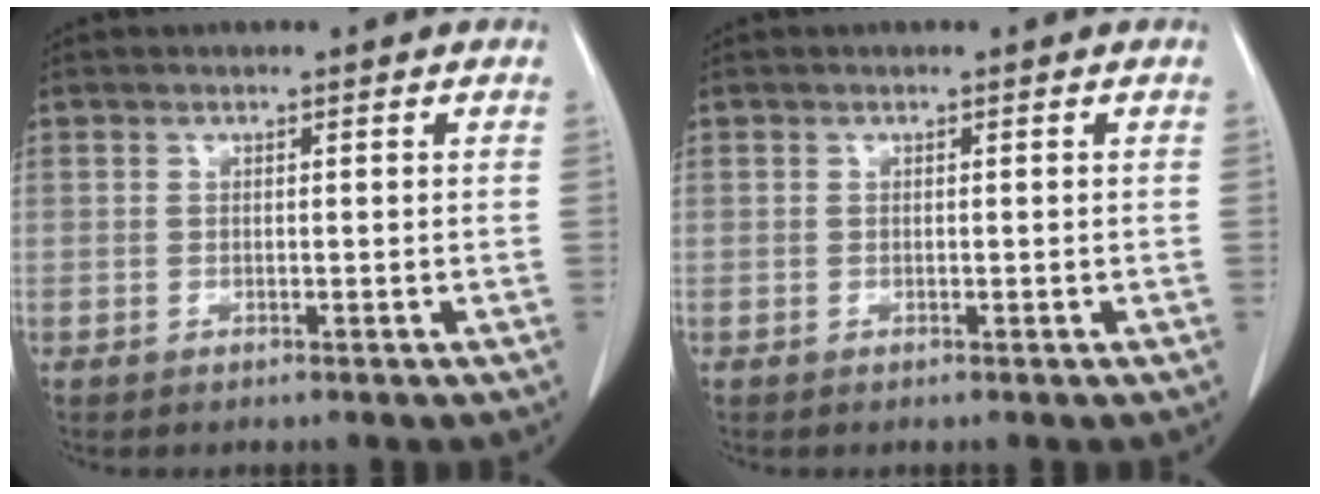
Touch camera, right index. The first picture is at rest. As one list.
[{"total": 0.0}]